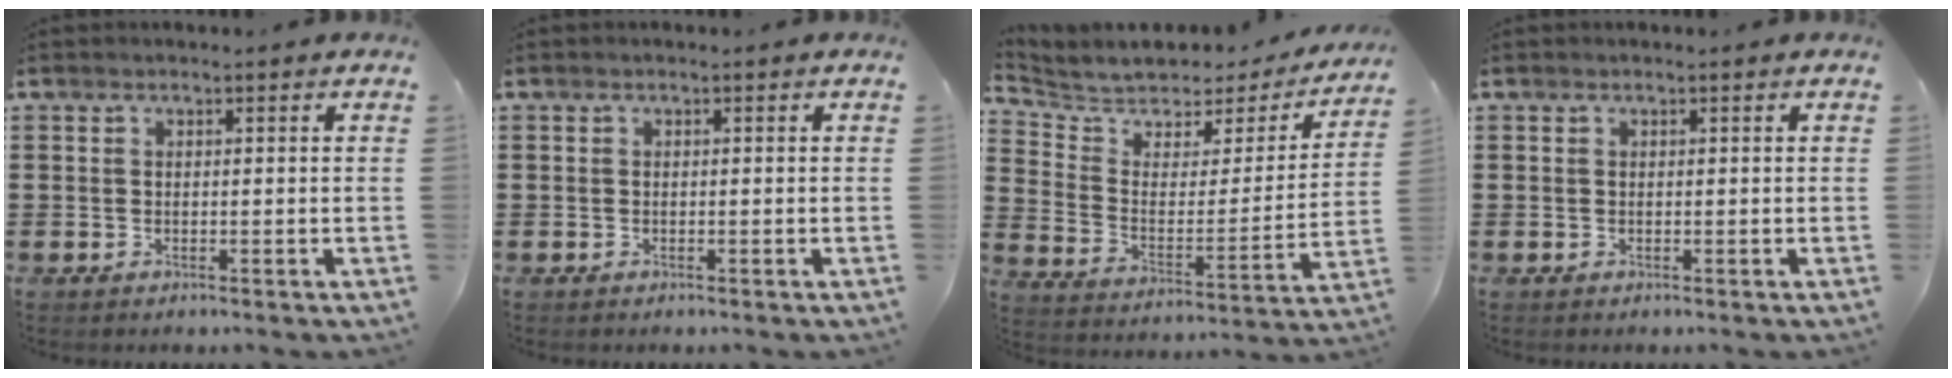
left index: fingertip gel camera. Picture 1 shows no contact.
{"total": 0.0}
{"total": 5.0, "force": [4.4, 2.1, 0.9], "torque": [-0.053, -0.033, 0.070]}
{"total": 0.0}